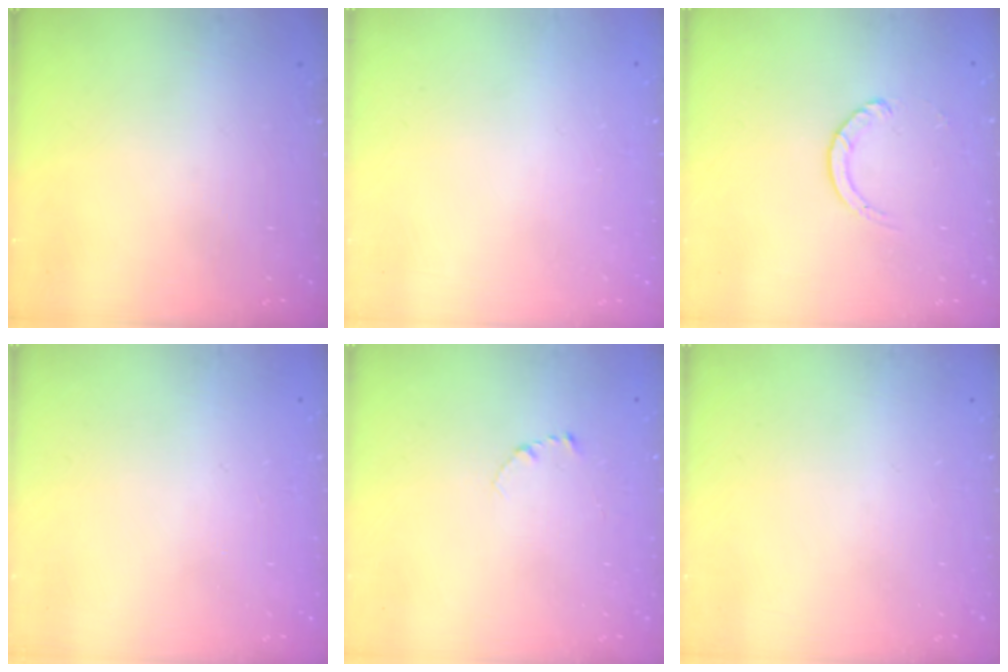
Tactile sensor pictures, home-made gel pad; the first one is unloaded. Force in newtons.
{"total": 2.6, "press": 2.6, "slide": 0.2}
{"total": 2.7, "press": 2.7, "slide": 0.3}
{"total": 2.6, "press": 2.6, "slide": 0.2}
{"total": 2.3, "press": 2.3, "slide": 0.2}
{"total": 0.0}